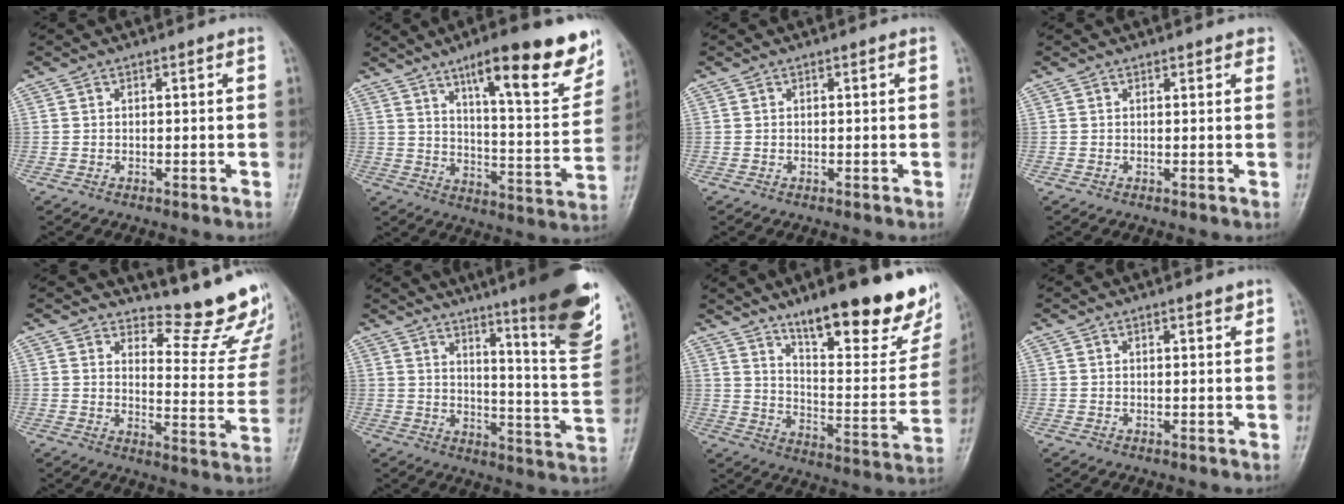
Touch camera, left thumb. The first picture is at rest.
{"total": 20.1, "force": [12.4, 4.4, 15.2], "torque": [-0.183, -0.059, 0.189]}
{"total": 0.0}
{"total": 1.6, "force": [1.2, 0.7, 0.8], "torque": [-0.001, -0.003, 0.009]}
{"total": 17.4, "force": [14.9, 4.9, 7.5], "torque": [-0.052, -0.148, 0.183]}
{"total": 23.9, "force": [15.6, 2.9, 17.8], "torque": [-0.225, -0.090, 0.212]}
{"total": 25.3, "force": [16.6, 7.0, 17.8], "torque": [-0.206, -0.085, 0.253]}
{"total": 1.9, "force": [1.3, 0.6, 1.3], "torque": [-0.016, -0.006, 0.016]}